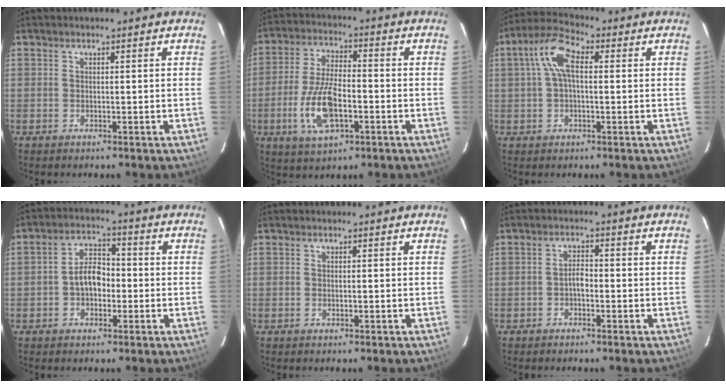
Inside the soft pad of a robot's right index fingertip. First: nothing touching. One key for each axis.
{"total": 11.8, "fx": -3.7, "fy": 4.9, "fz": 10.1, "tx": -0.213, "ty": -0.004, "tz": -0.067}
{"total": 6.9, "fx": 0.9, "fy": 3.3, "fz": 6.0, "tx": -0.125, "ty": 0.024, "tz": 0.016}
{"total": 6.1, "fx": -1.2, "fy": 4.0, "fz": 4.5, "tx": -0.081, "ty": 0.020, "tz": -0.018}
{"total": 0.0}
{"total": 2.0, "fx": -0.9, "fy": 1.0, "fz": 1.5, "tx": -0.030, "ty": 0.008, "tz": -0.018}